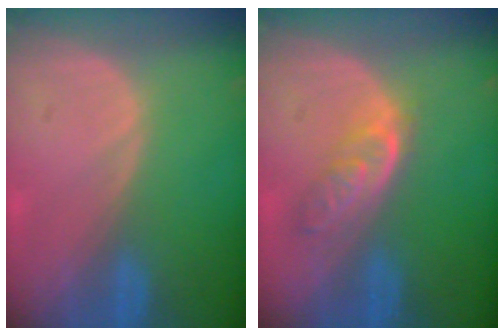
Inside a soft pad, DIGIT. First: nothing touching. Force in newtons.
{"total": 4.7, "press": 4.4, "slide": 1.9}